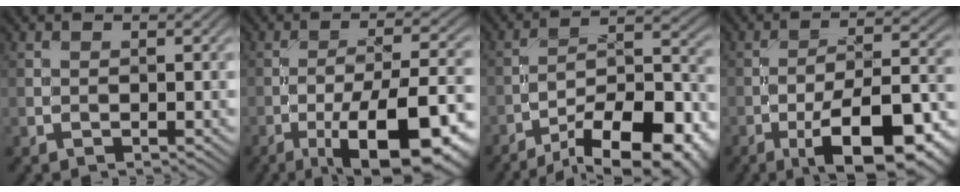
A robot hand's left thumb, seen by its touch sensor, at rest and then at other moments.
{"total": 15.1, "force": [-7.4, 4.6, 12.3], "torque": [-0.177, 0.005, -0.112]}
{"total": 18.0, "force": [-12.9, 5.9, 11.1], "torque": [-0.155, -0.017, -0.189]}
{"total": 14.6, "force": [-7.4, 4.5, 11.8], "torque": [-0.180, 0.004, -0.120]}